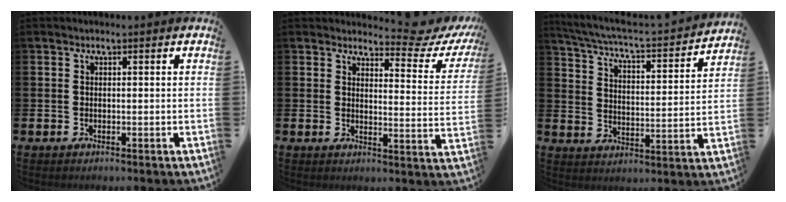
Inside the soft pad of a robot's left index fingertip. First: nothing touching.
{"total": 4.5, "force": [4.1, 1.2, 1.3], "torque": [-0.012, -0.035, 0.061]}
{"total": 5.0, "force": [4.6, 0.6, 1.7], "torque": [-0.055, -0.043, 0.069]}